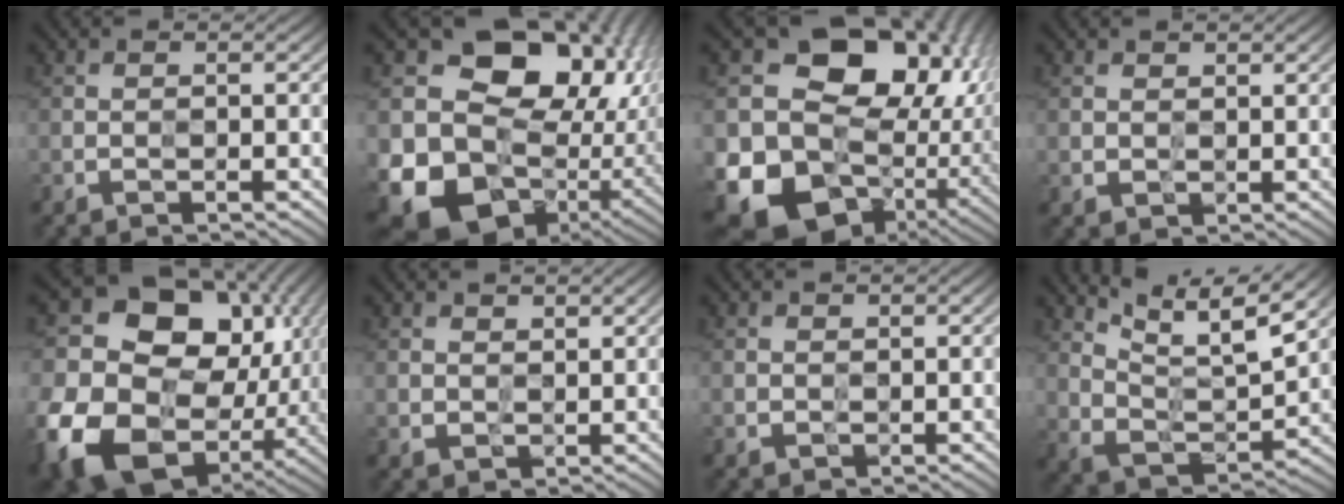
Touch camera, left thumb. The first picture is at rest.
{"total": 21.0, "force": [0.7, 17.1, 12.1], "torque": [-0.210, -0.036, 0.018]}
{"total": 19.6, "force": [-0.8, 16.0, 11.3], "torque": [-0.196, -0.029, 0.003]}
{"total": 1.6, "force": [1.3, 1.0, -0.1], "torque": [0.002, -0.003, 0.027]}
{"total": 21.9, "force": [-2.3, 17.6, 12.9], "torque": [-0.263, -0.066, -0.024]}
{"total": 2.5, "force": [2.0, 1.5, 0.4], "torque": [-0.010, -0.005, 0.045]}
{"total": 1.3, "force": [1.0, 0.8, -0.2], "torque": [0.005, -0.003, 0.022]}
{"total": 9.8, "force": [7.4, 3.1, 5.6], "torque": [-0.123, -0.008, 0.144]}